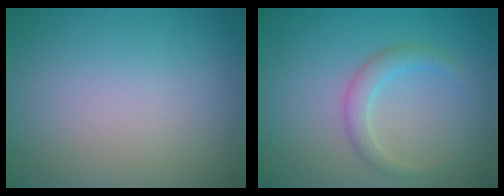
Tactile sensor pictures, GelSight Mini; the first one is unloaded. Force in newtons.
{"total": 2.0, "press": 2.0, "slide": 0.2}